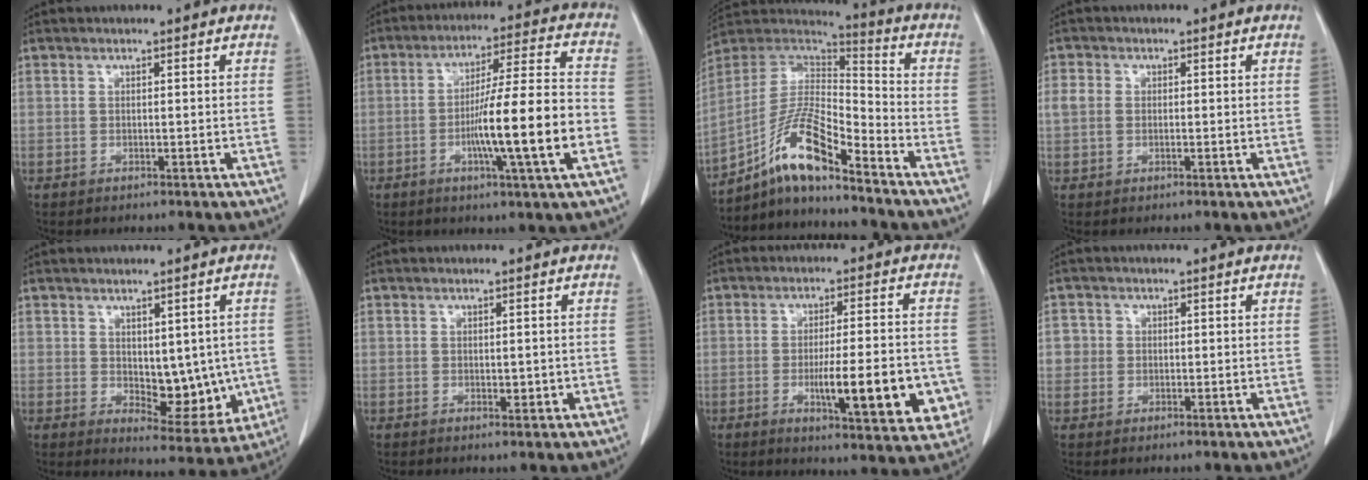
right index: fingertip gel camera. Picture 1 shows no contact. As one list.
[{"total": 15.1, "force": [-3.8, -0.2, 14.6], "torque": [-0.240, 0.001, -0.065]}, {"total": 13.4, "force": [-8.9, 1.9, 9.8], "torque": [-0.191, 0.015, -0.163]}, {"total": 2.4, "force": [0.2, 1.9, 1.4], "torque": [-0.039, 0.011, 0.003]}, {"total": 9.0, "force": [-0.2, 4.9, 7.6], "torque": [-0.083, -0.008, 0.016]}, {"total": 1.5, "force": [-0.1, 0.8, 1.3], "torque": [-0.017, -0.003, 0.002]}, {"total": 14.4, "force": [-3.8, 2.9, 13.6], "torque": [-0.160, -0.004, -0.044]}, {"total": 2.5, "force": [0.3, 2.5, 0.1], "torque": [0.013, 0.006, 0.002]}]